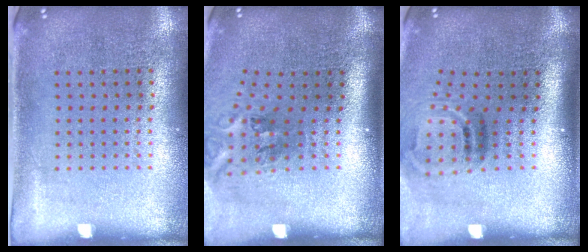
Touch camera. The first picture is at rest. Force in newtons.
{"total": 1.8, "press": 1.1, "slide": 1.4}
{"total": 2.1, "press": 1.3, "slide": 1.7}